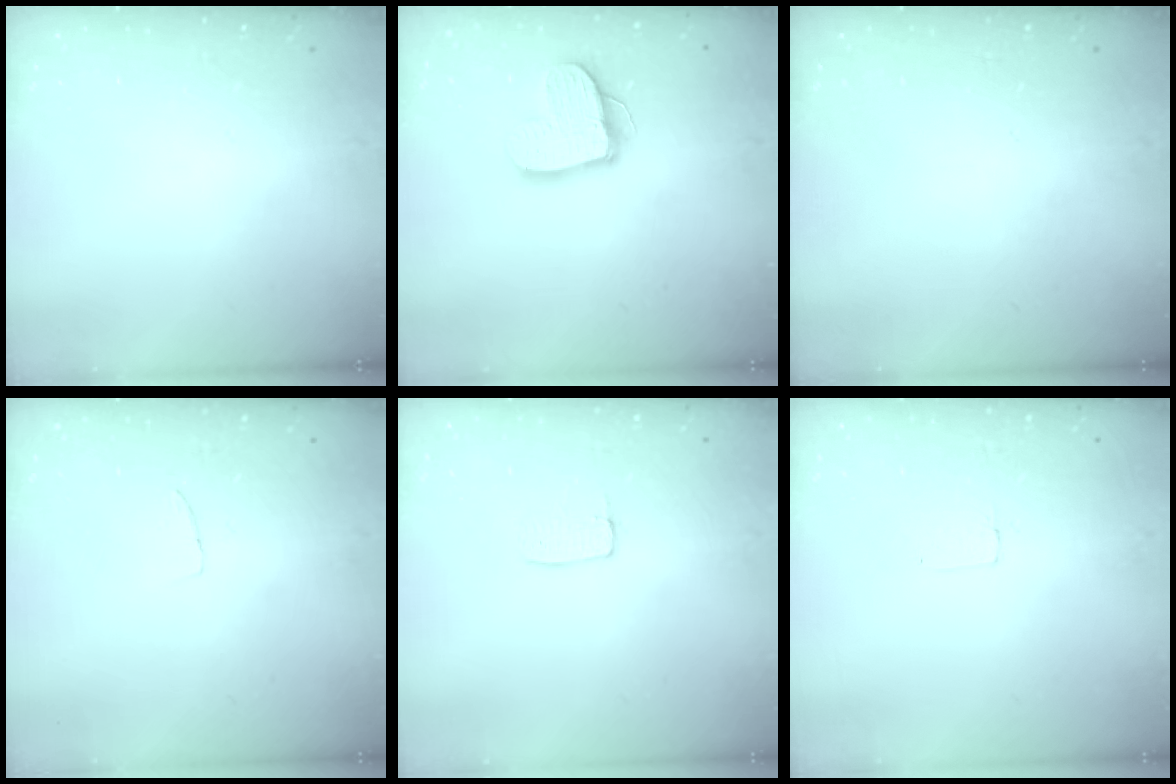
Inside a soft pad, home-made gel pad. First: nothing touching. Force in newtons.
{"total": 14.4, "press": 14.3, "slide": 1.3}
{"total": 0.0}
{"total": 3.5, "press": 3.5, "slide": 0.2}
{"total": 4.8, "press": 4.8, "slide": 0.3}
{"total": 2.0, "press": 2.0, "slide": 0.0}